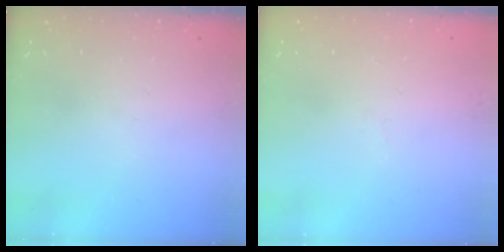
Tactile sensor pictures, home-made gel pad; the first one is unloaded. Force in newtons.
{"total": 2.0, "press": 1.9, "slide": 0.5}